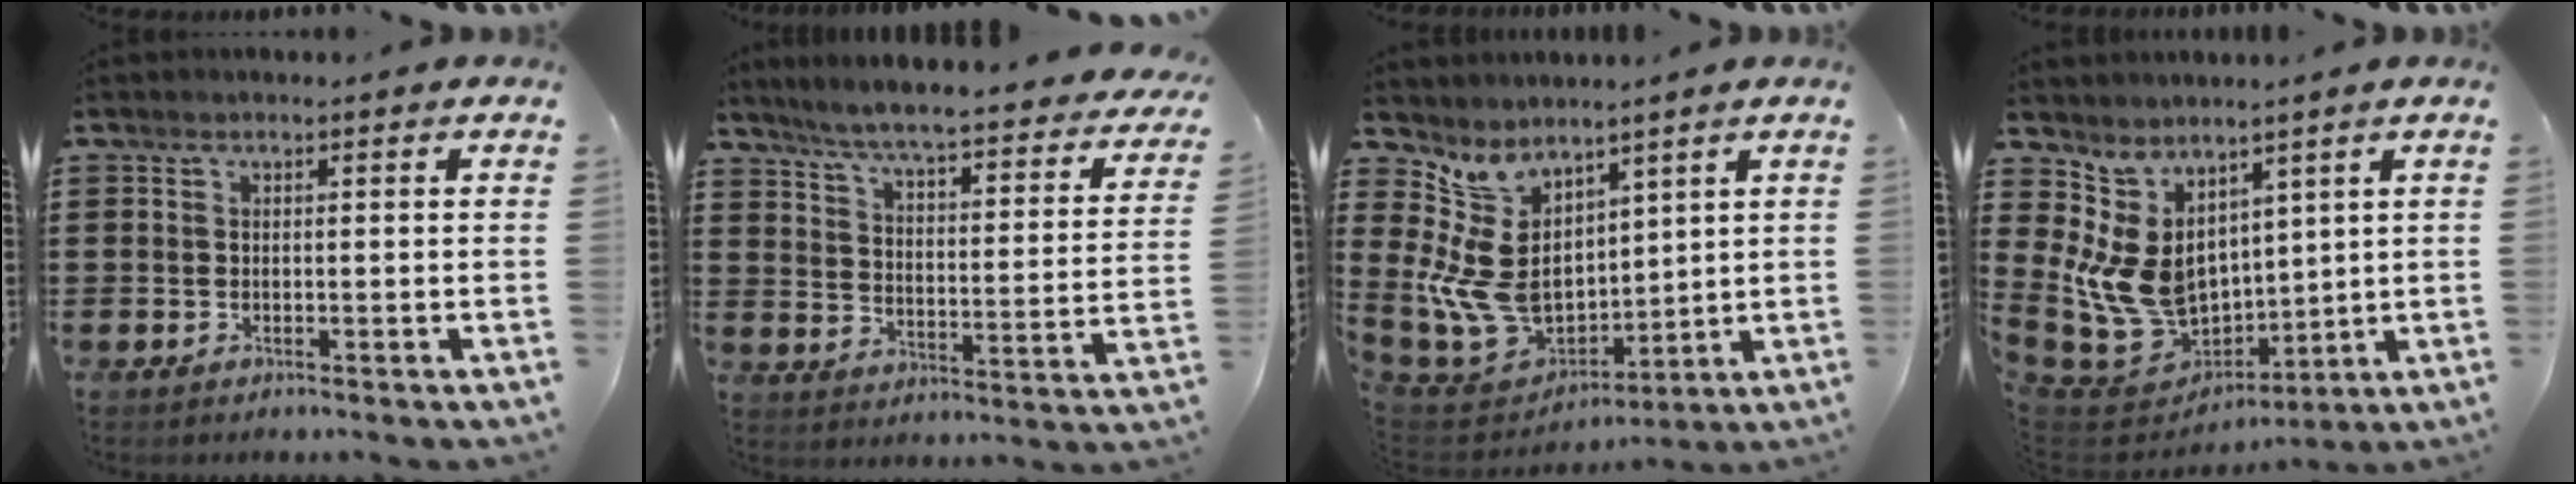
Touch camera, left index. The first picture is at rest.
{"total": 5.6, "force": [4.9, -0.6, 2.5], "torque": [-0.071, -0.046, 0.077]}
{"total": 12.4, "force": [3.7, 8.8, 7.8], "torque": [-0.231, -0.035, 0.073]}
{"total": 11.6, "force": [2.5, 9.1, 6.7], "torque": [-0.199, -0.026, 0.054]}